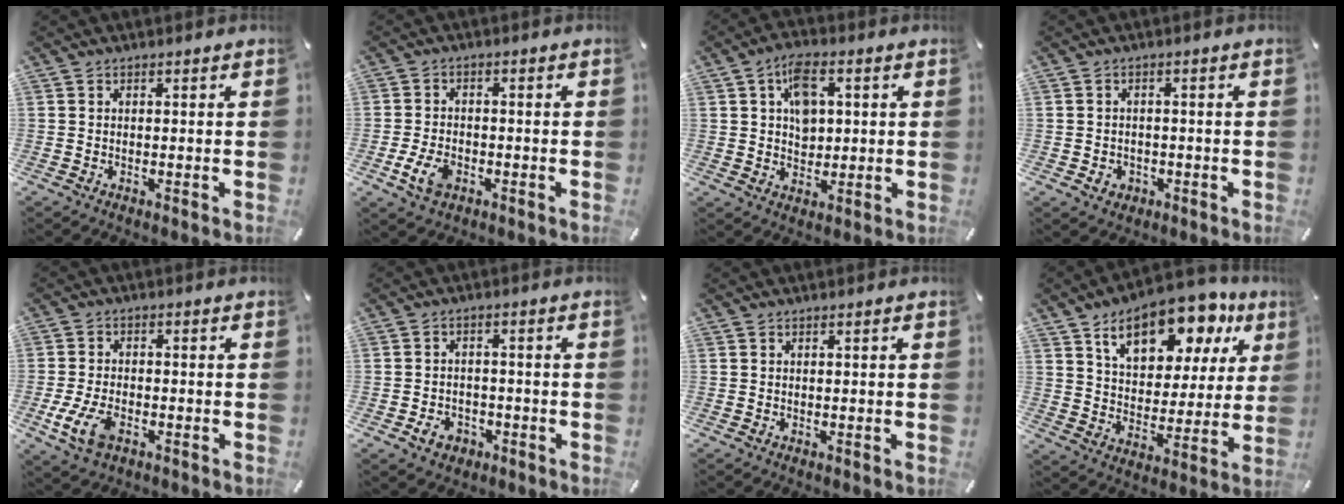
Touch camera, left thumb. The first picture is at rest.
{"total": 6.1, "force": [-2.5, 4.0, 3.8], "torque": [-0.093, 0.005, -0.049]}
{"total": 8.4, "force": [2.0, 6.1, 5.5], "torque": [-0.074, 0.000, 0.034]}
{"total": 3.0, "force": [-0.9, 2.8, 0.8], "torque": [-0.007, 0.001, -0.019]}
{"total": 8.3, "force": [-3.2, 5.0, 5.8], "torque": [-0.143, 0.001, -0.061]}
{"total": 5.0, "force": [-2.3, 4.0, 1.7], "torque": [-0.031, 0.005, -0.043]}
{"total": 0.0}
{"total": 18.1, "force": [11.4, 9.7, 10.1], "torque": [-0.159, -0.057, 0.194]}